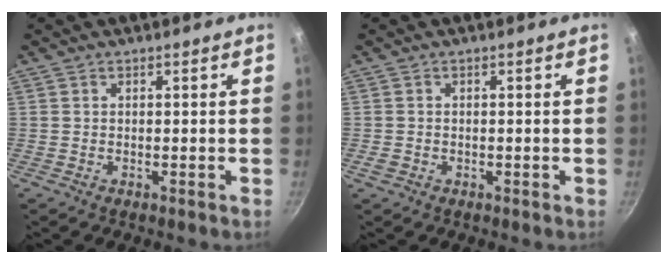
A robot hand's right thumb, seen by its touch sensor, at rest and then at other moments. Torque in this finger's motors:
{"motor_torque": [0.45, 0.29, -0.30, 0.01, -0.02]}